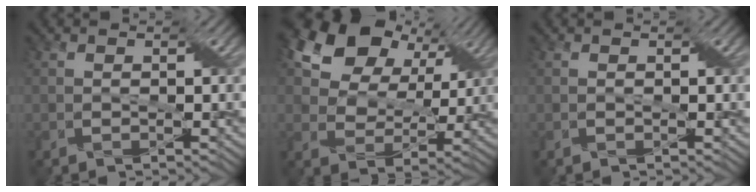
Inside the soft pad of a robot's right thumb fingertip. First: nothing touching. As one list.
[{"total": 17.2, "force": [8.9, 11.3, 9.4], "torque": [-0.222, 0.063, 0.166]}, {"total": 0.0}]